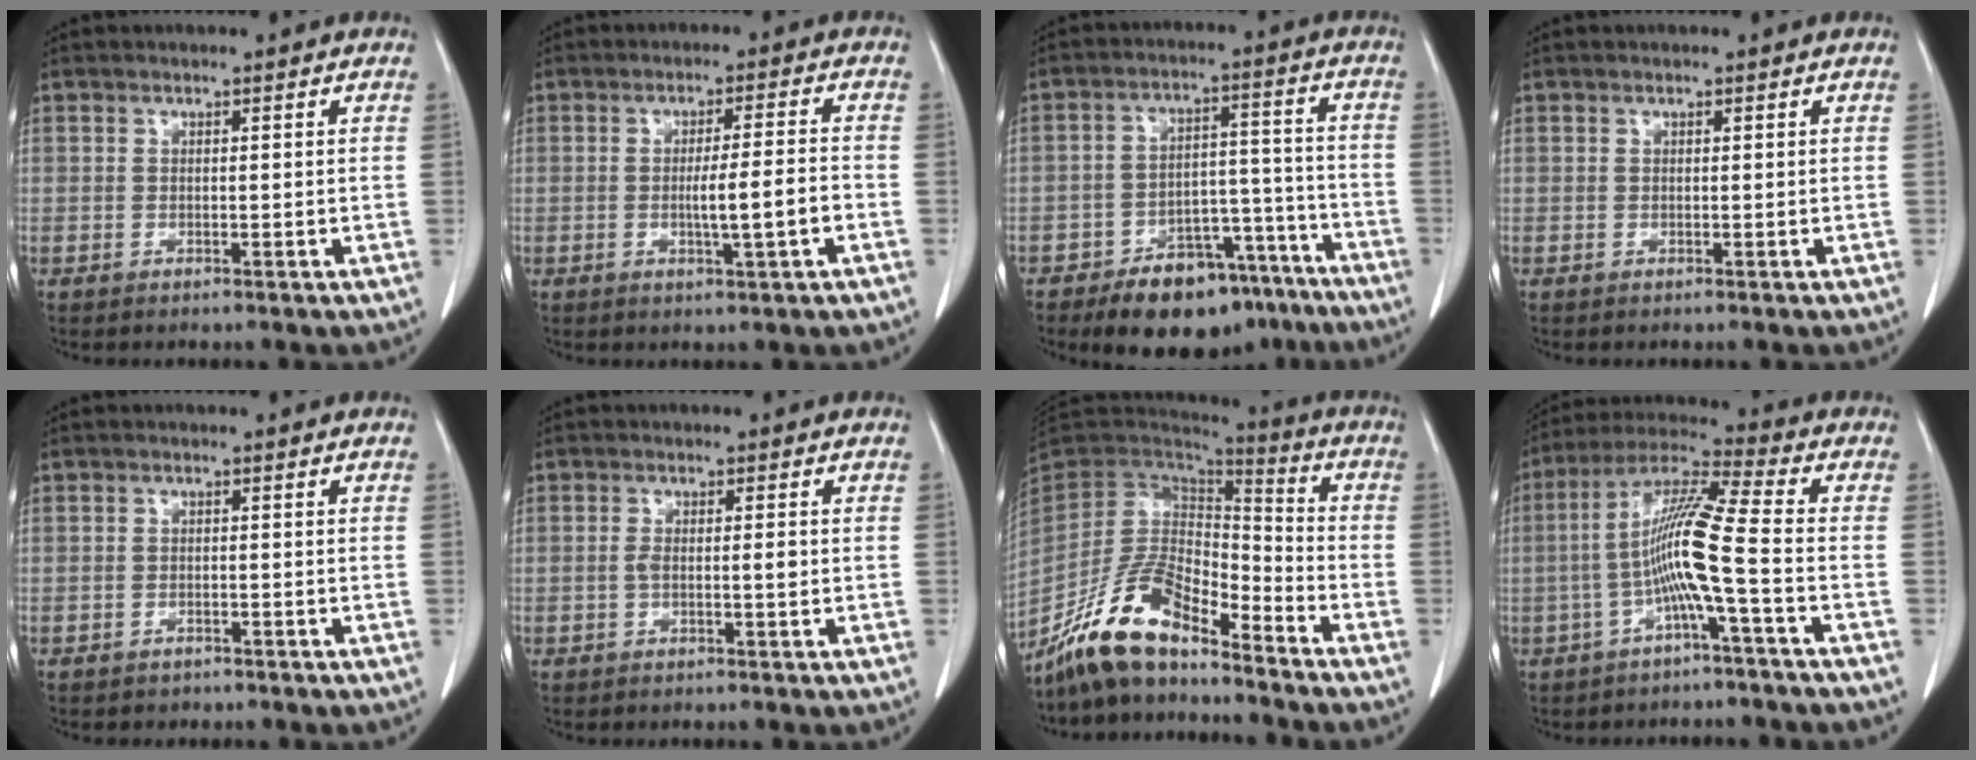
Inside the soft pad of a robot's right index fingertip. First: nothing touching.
{"total": 6.0, "force": [-1.5, -0.2, 5.8], "torque": [-0.095, -0.004, -0.022]}
{"total": 14.2, "force": [-10.5, 6.7, 6.8], "torque": [-0.072, 0.045, -0.157]}
{"total": 0.0}
{"total": 1.4, "force": [-1.1, 0.9, 0.1], "torque": [-0.009, 0.002, -0.017]}
{"total": 2.4, "force": [-0.3, 0.6, 2.3], "torque": [-0.044, 0.004, -0.004]}
{"total": 15.0, "force": [-12.0, 4.5, 7.7], "torque": [-0.145, 0.014, -0.227]}
{"total": 10.1, "force": [-2.5, -1.1, 9.8], "torque": [-0.193, 0.018, -0.053]}